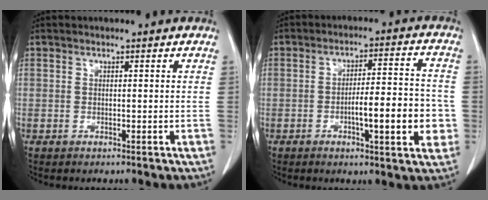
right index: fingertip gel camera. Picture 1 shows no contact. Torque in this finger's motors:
{"motor_torque": [1.10, -0.49, 0.48, 0.10]}